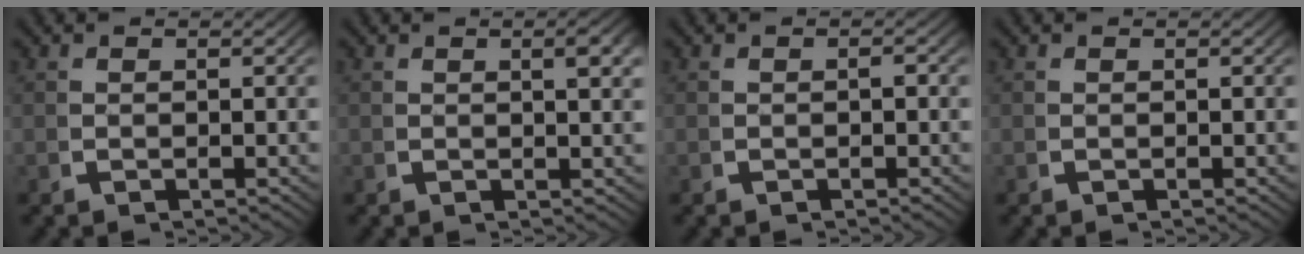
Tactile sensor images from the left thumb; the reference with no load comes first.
{"total": 1.9, "force": [0.4, 0.5, 1.8], "torque": [-0.022, -0.001, 0.007]}
{"total": 0.6, "force": [-0.3, 0.3, 0.5], "torque": [-0.007, 0.001, -0.005]}
{"total": 0.0}